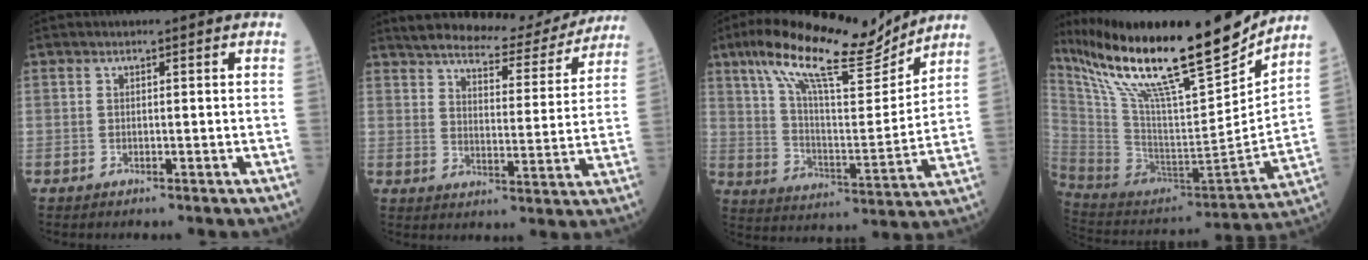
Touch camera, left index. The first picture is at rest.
{"total": 17.4, "force": [16.0, 3.8, 5.5], "torque": [-0.074, -0.013, 0.208]}
{"total": 16.6, "force": [13.1, 3.0, 9.6], "torque": [-0.173, 0.003, 0.223]}
{"total": 27.3, "force": [21.5, 2.9, 16.6], "torque": [-0.305, -0.026, 0.363]}